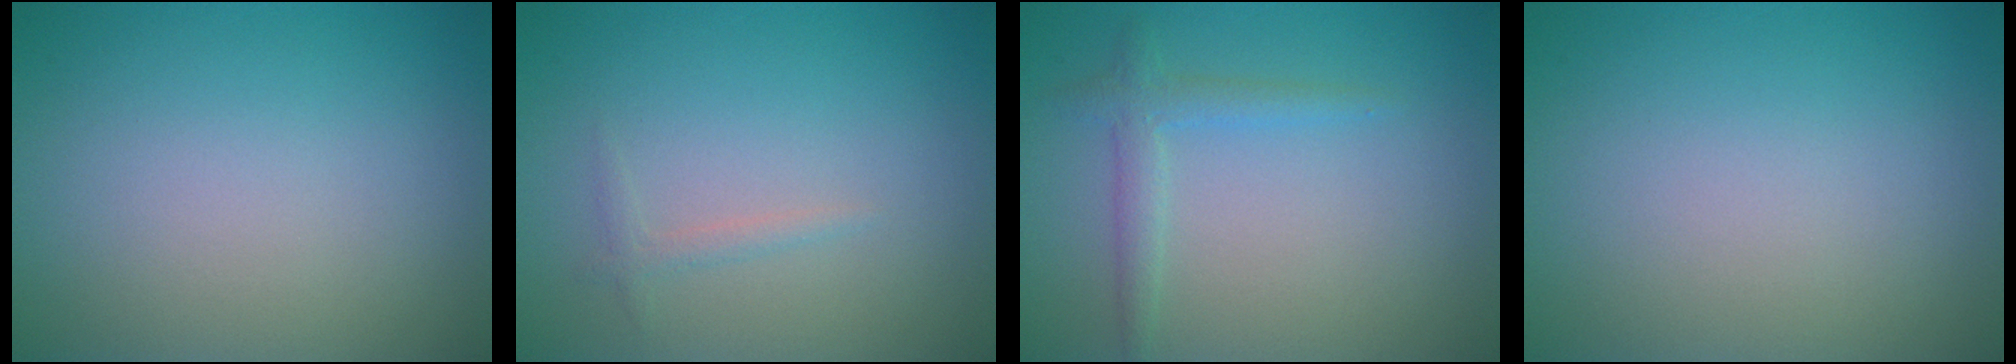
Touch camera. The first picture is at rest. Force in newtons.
{"total": 0.9, "press": 0.9, "slide": 0.1}
{"total": 1.9, "press": 1.9, "slide": 0.1}
{"total": 0.0}